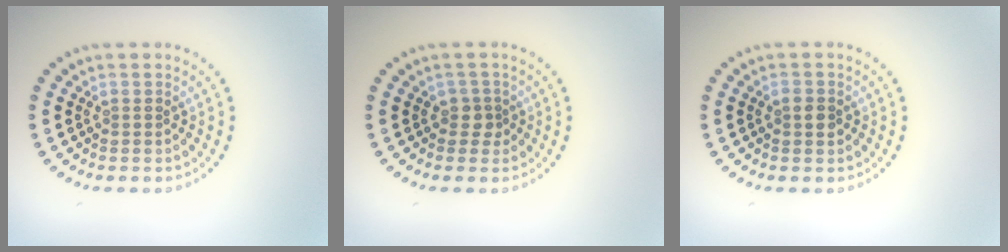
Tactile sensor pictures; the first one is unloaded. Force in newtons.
{"total": 1.4, "press": 1.1, "slide": 0.8}
{"total": 1.3, "press": 1.3, "slide": 0.1}